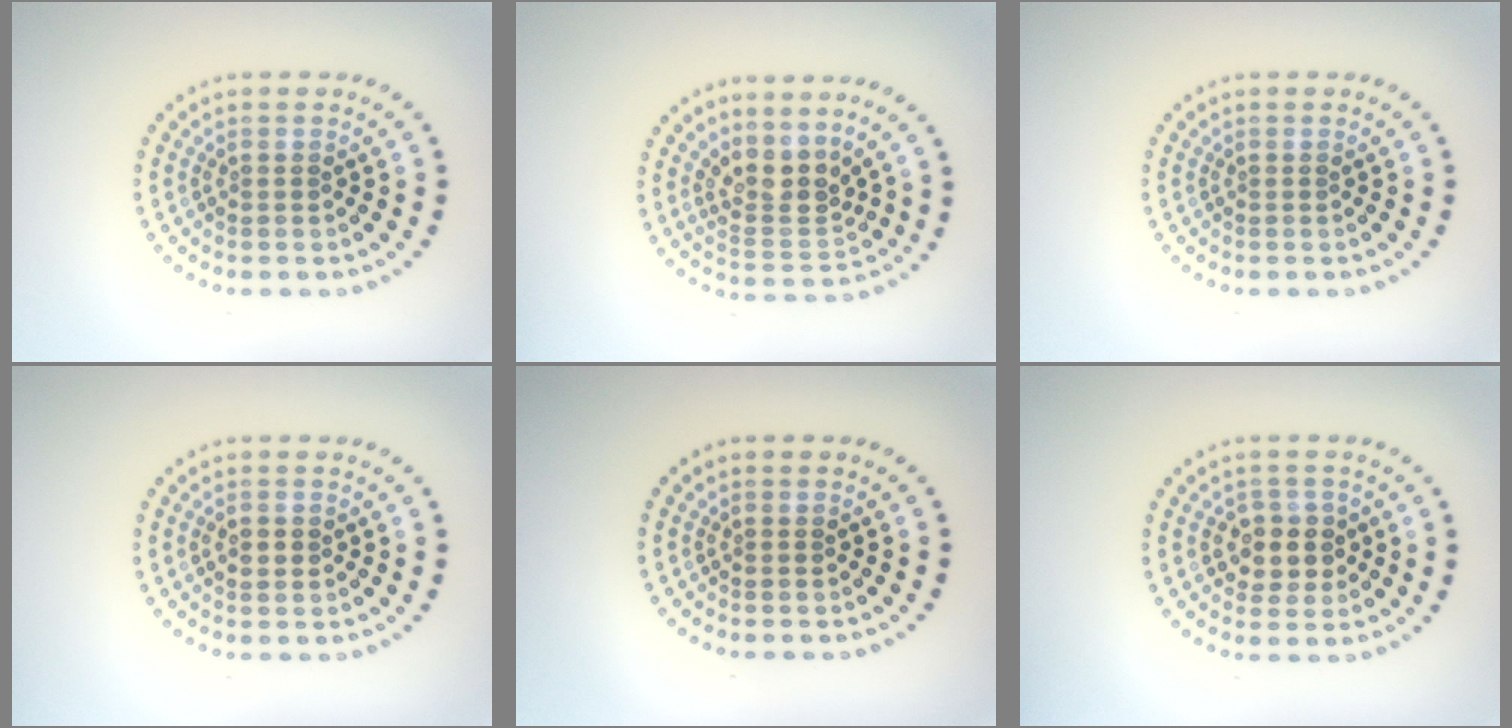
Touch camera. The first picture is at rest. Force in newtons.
{"total": 3.2, "press": 2.5, "slide": 2.1}
{"total": 0.0}
{"total": 1.7, "press": 1.7, "slide": 0.1}
{"total": 0.0}
{"total": 2.8, "press": 2.7, "slide": 0.9}